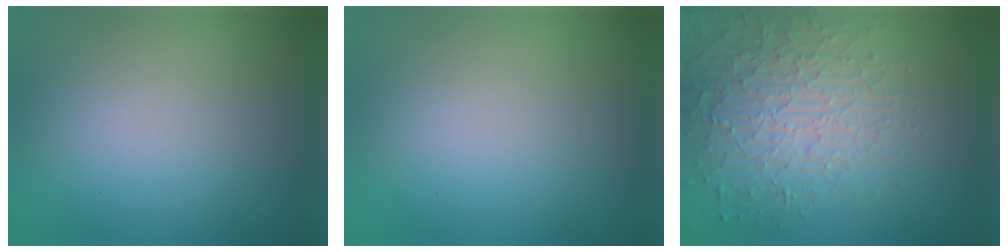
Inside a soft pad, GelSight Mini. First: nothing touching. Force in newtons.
{"total": 0.0}
{"total": 4.8, "press": 4.5, "slide": 1.7}